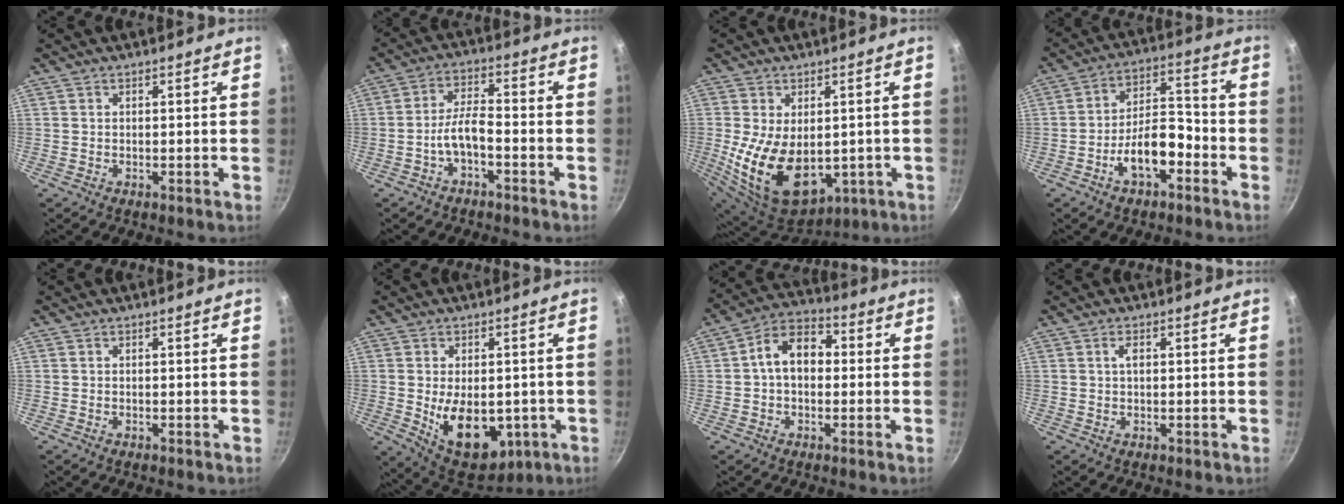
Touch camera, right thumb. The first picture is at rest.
{"total": 5.7, "force": [-2.7, 2.1, 4.5], "torque": [-0.087, 0.034, -0.055]}
{"total": 17.4, "force": [-1.5, 11.1, 13.4], "torque": [-0.235, -0.023, 0.005]}
{"total": 10.9, "force": [-4.9, 5.4, 8.0], "torque": [-0.111, 0.055, -0.084]}
{"total": 0.0}
{"total": 14.3, "force": [-2.6, 8.7, 11.0], "torque": [-0.130, -0.011, -0.016]}
{"total": 9.8, "force": [0.4, 6.8, 7.0], "torque": [-0.078, 0.033, -0.011]}
{"total": 1.8, "force": [0.3, 0.9, 1.5], "torque": [-0.027, 0.003, 0.004]}